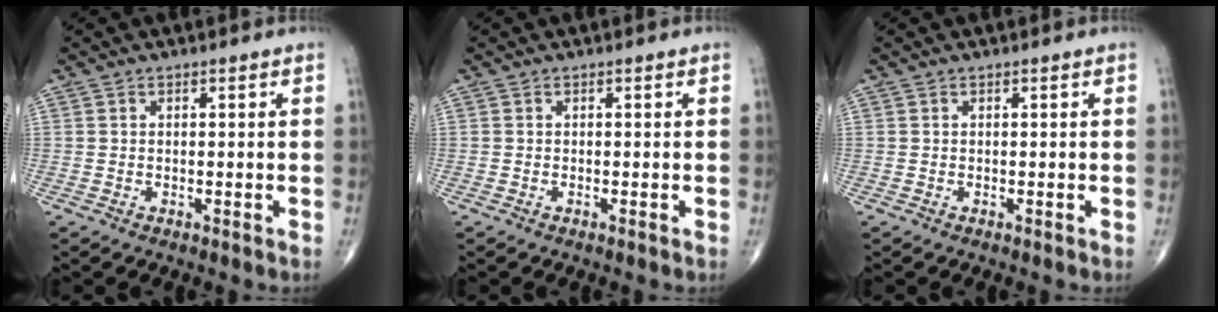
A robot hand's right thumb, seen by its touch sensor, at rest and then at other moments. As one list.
[{"total": 0.0}, {"total": 0.0}]